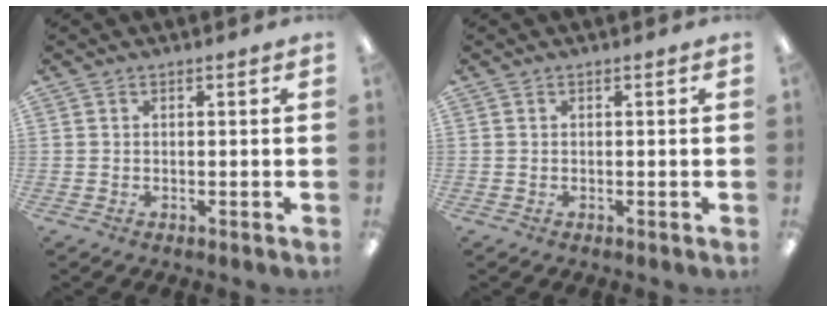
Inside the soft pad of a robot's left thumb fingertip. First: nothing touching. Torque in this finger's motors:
{"motor_torque": [0.00, 0.00, 0.05, -0.04, 0.00]}